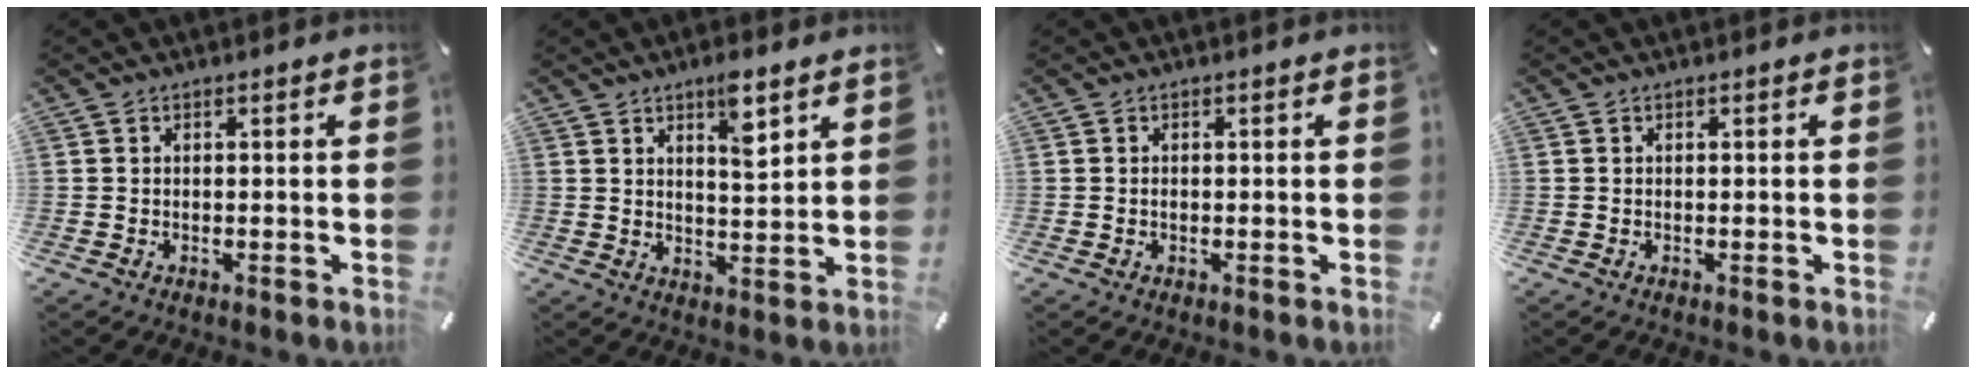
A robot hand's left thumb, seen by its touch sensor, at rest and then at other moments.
{"total": 6.6, "force": [4.3, 1.9, 4.6], "torque": [-0.062, -0.028, 0.067]}
{"total": 0.7, "force": [-0.1, 0.4, 0.5], "torque": [-0.012, 0.000, -0.002]}
{"total": 0.0}